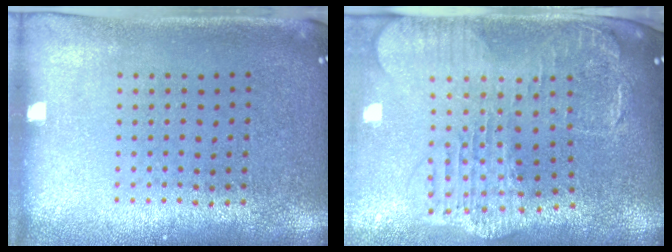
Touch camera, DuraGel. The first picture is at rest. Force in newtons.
{"total": 2.5, "press": 2.2, "slide": 1.2}